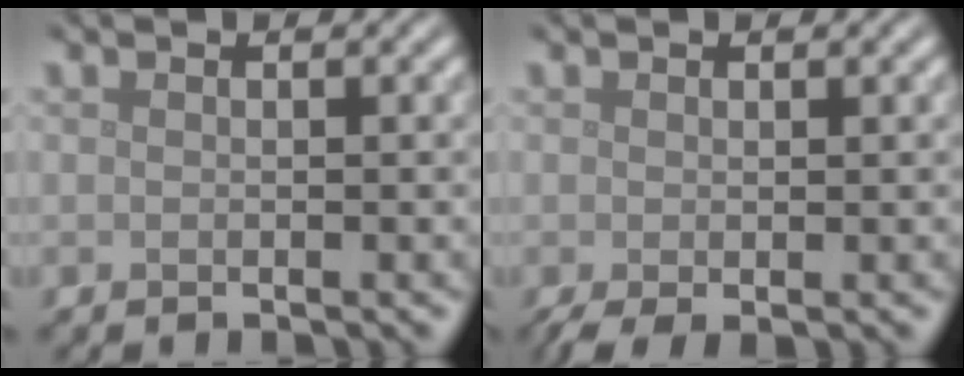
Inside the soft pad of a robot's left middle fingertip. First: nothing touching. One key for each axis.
{"total": 1.2, "fx": -0.2, "fy": 0.3, "fz": 1.1, "tx": -0.029, "ty": -0.011, "tz": -0.004}